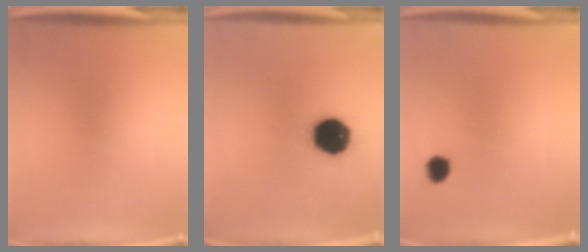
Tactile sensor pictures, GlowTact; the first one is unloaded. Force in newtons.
{"total": 16.5}
{"total": 2.7}